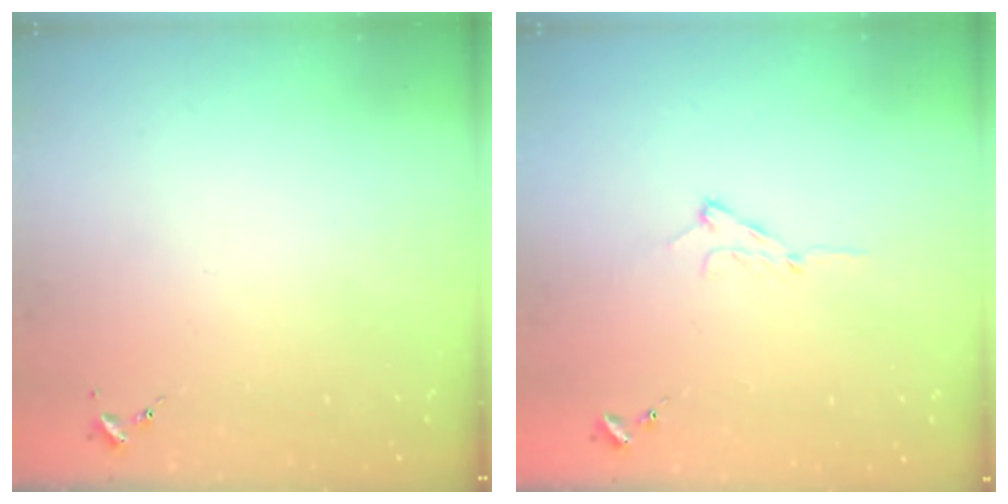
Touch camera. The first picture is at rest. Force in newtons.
{"total": 7.4, "press": 7.3, "slide": 0.8}